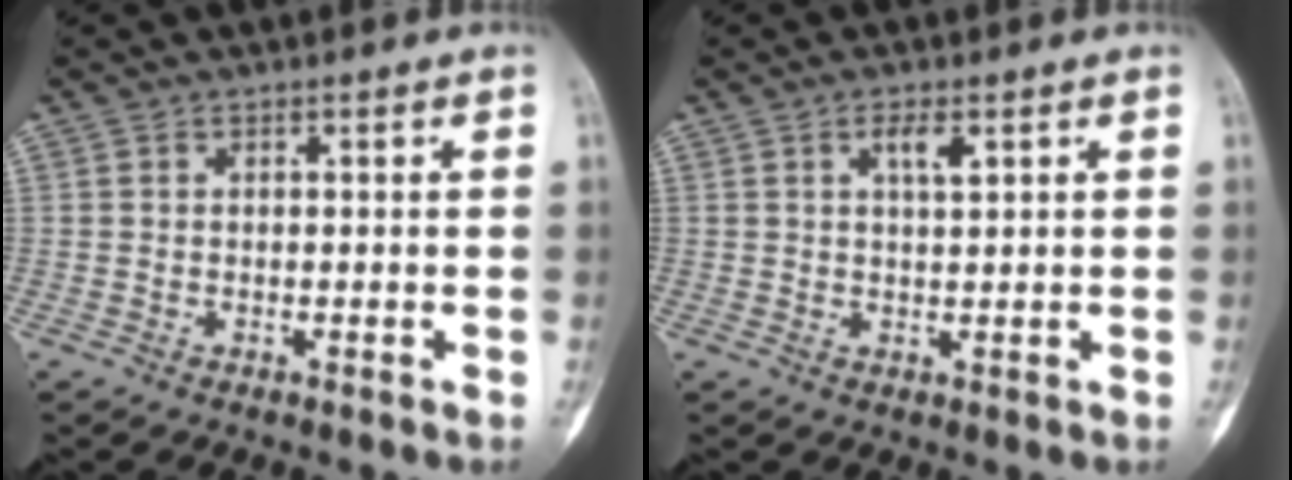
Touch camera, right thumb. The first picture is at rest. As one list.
[{"total": 3.1, "force": [1.4, 0.9, 2.6], "torque": [-0.044, -0.005, 0.026]}]